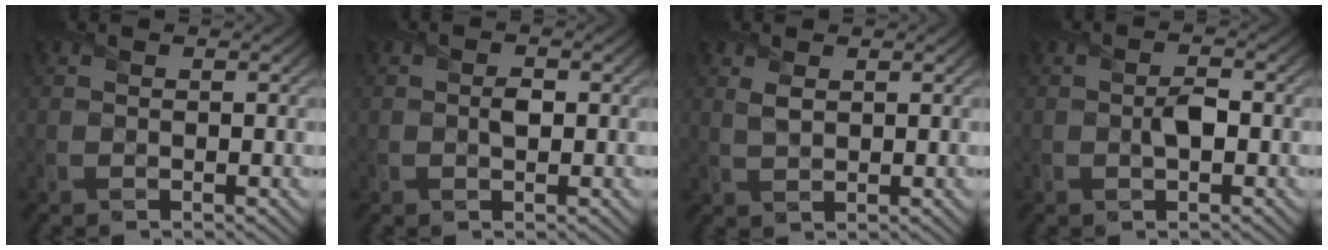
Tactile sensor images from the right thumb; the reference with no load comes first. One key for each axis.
{"total": 1.4, "fx": -0.1, "fy": 0.9, "fz": 1.1, "tx": -0.017, "ty": -0.003, "tz": -0.002}
{"total": 1.6, "fx": 0.7, "fy": 0.8, "fz": 1.2, "tx": -0.031, "ty": -0.004, "tz": 0.019}
{"total": 2.2, "fx": -0.3, "fy": 1.1, "fz": 1.8, "tx": -0.035, "ty": -0.001, "tz": -0.006}